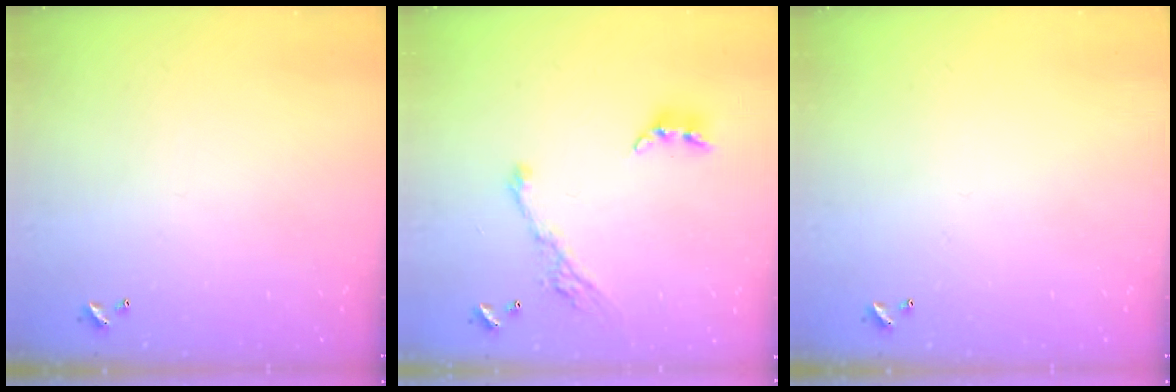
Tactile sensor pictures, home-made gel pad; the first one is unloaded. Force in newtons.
{"total": 10.1, "press": 10.0, "slide": 1.4}
{"total": 0.0}